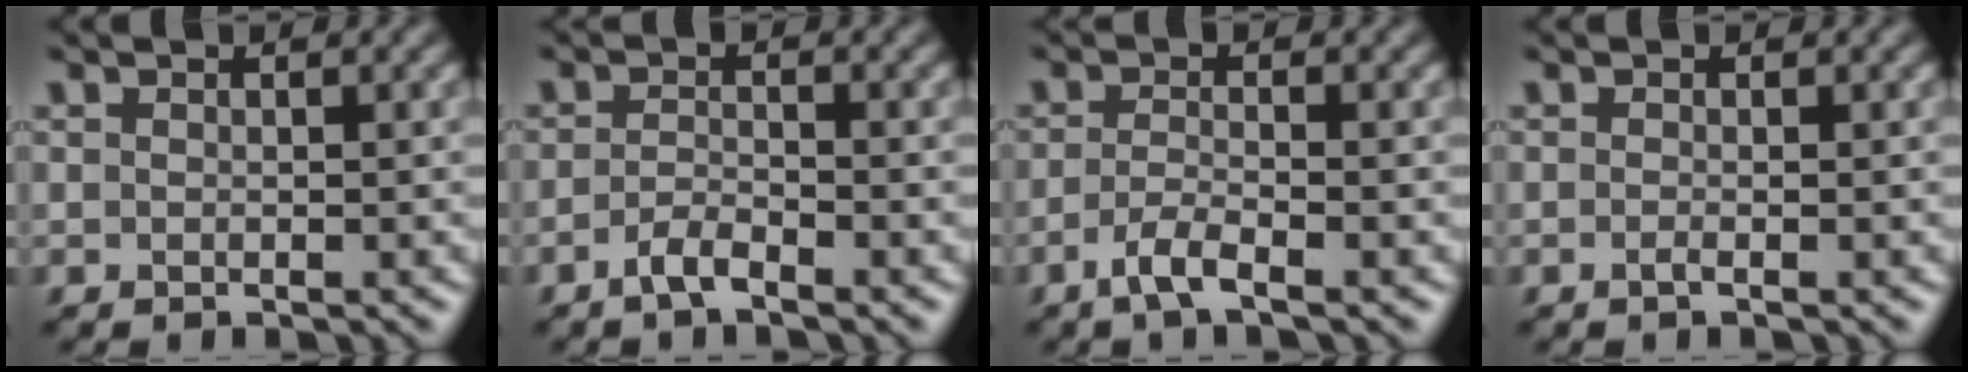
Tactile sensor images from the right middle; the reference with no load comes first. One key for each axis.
{"total": 1.8, "fx": -1.2, "fy": 0.4, "fz": 1.2, "tx": -0.026, "ty": 0.003, "tz": -0.028}
{"total": 2.4, "fx": -1.4, "fy": 0.5, "fz": 1.9, "tx": -0.040, "ty": -0.001, "tz": -0.036}
{"total": 0.7, "fx": -0.3, "fy": 0.2, "fz": 0.6, "tx": -0.012, "ty": -0.005, "tz": -0.007}